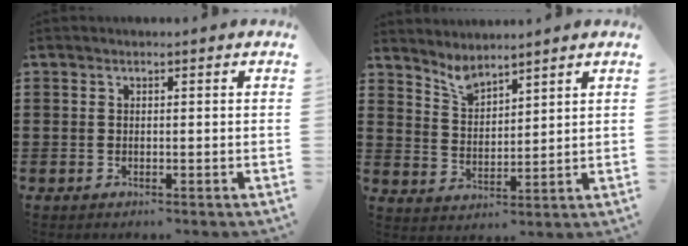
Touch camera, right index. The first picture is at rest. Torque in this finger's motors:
{"motor_torque": [-0.43, 0.51, 0.04, 0.02]}